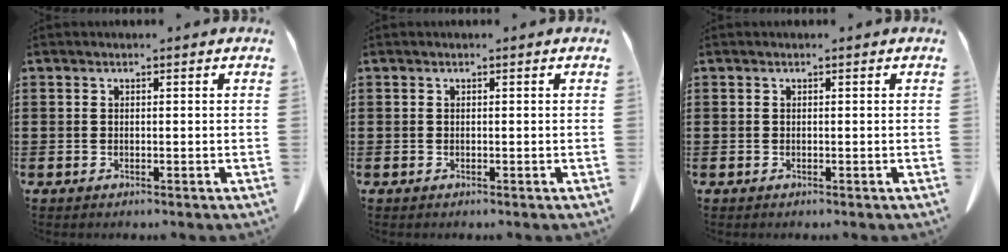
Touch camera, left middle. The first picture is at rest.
{"total": 0.0}
{"total": 0.0}